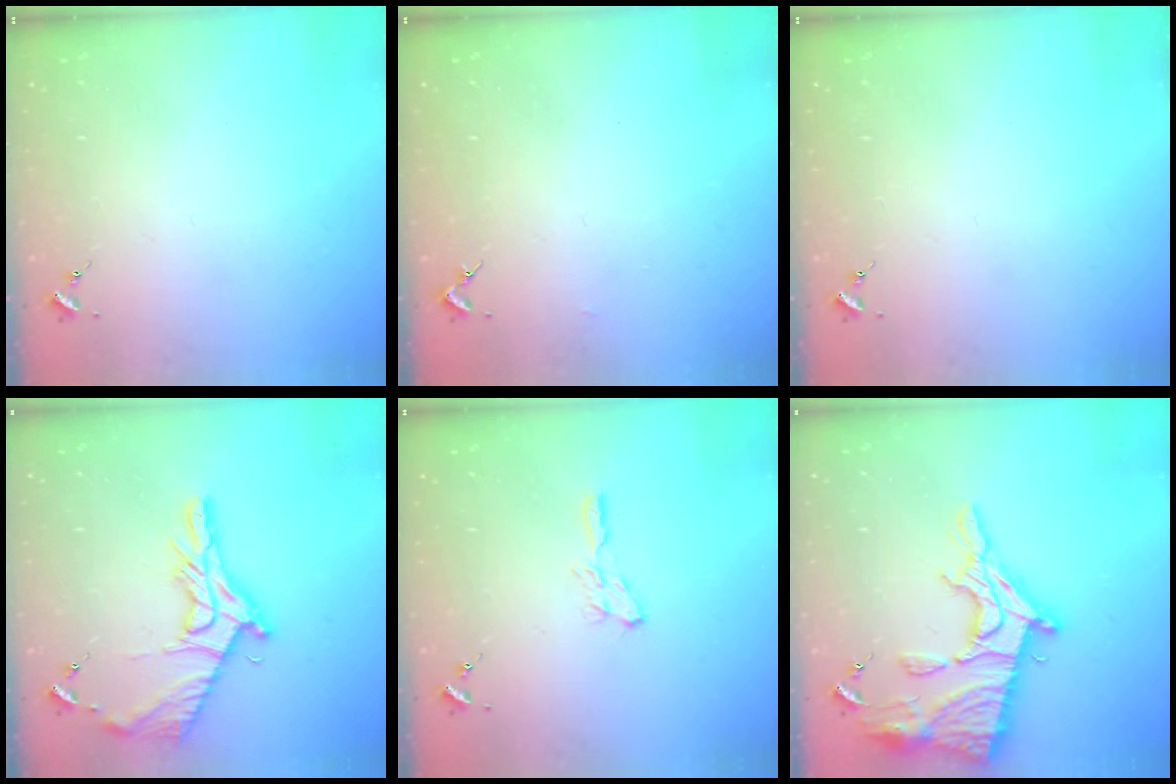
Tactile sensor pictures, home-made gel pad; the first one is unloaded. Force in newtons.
{"total": 1.3, "press": 1.3, "slide": 0.1}
{"total": 0.0}
{"total": 18.3, "press": 18.2, "slide": 1.3}
{"total": 5.6, "press": 5.6, "slide": 0.7}
{"total": 24.8, "press": 24.7, "slide": 2.3}